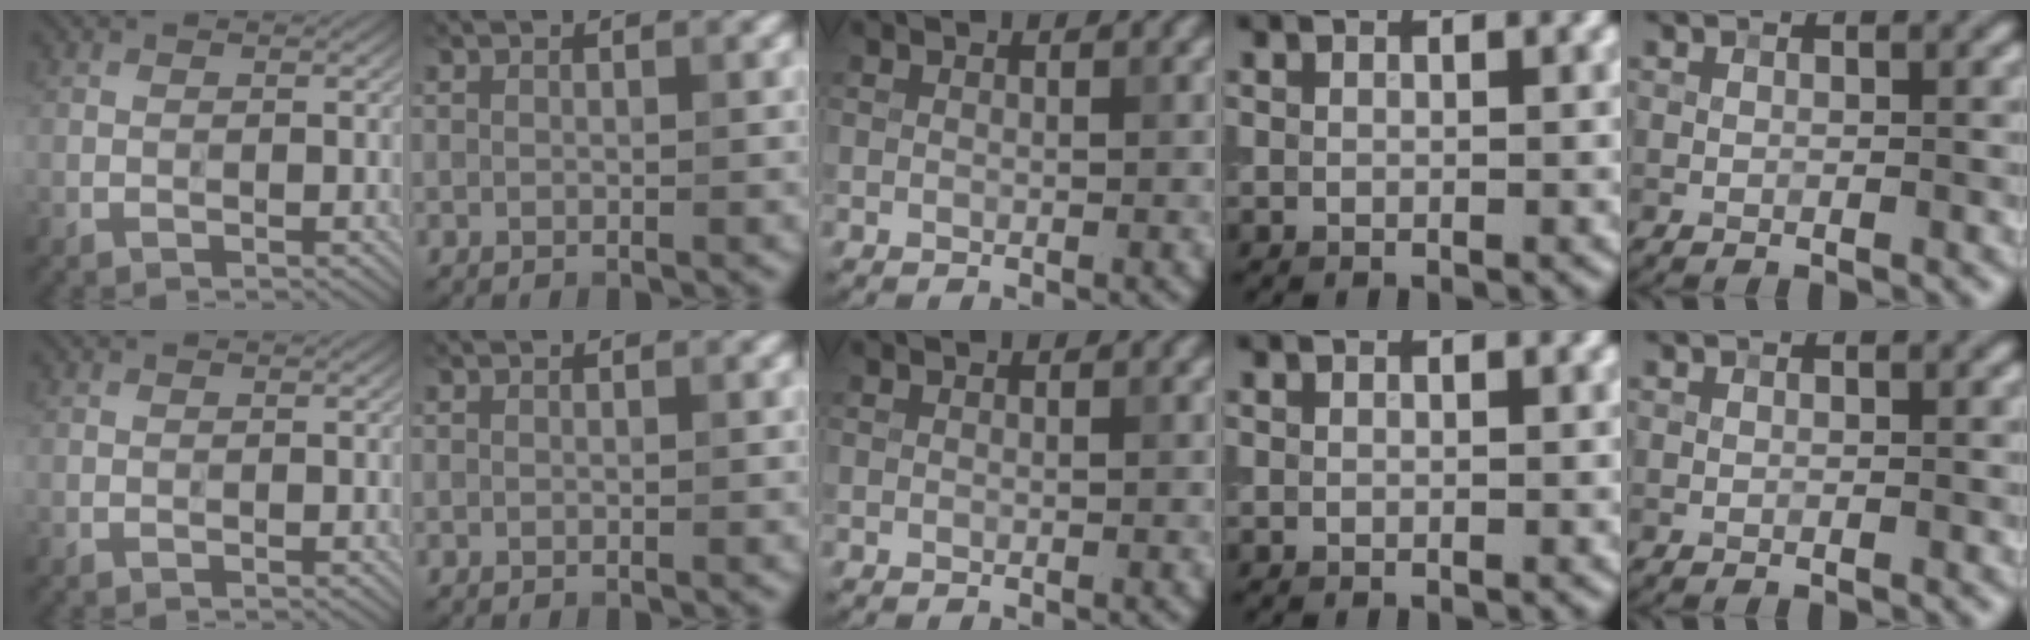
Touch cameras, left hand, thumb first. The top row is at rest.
{}